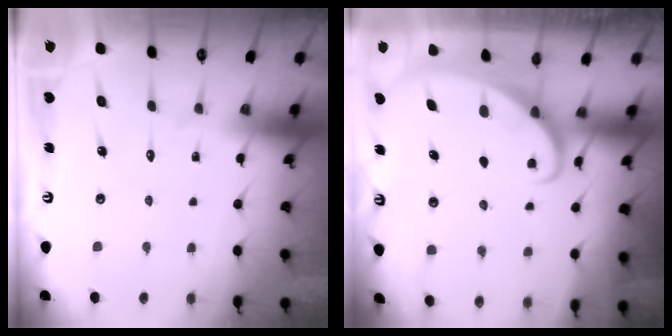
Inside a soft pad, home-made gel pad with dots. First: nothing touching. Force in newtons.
{"total": 1.9, "press": 1.9, "slide": 0.2}